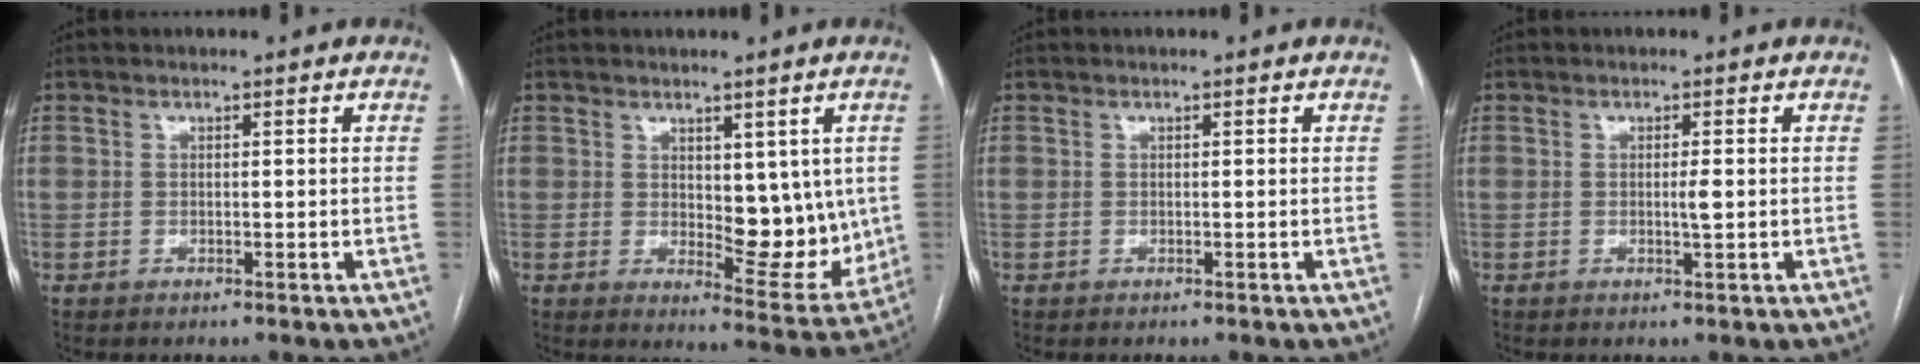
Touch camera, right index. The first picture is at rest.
{"total": 9.7, "force": [1.1, 4.8, 8.4], "torque": [-0.093, -0.012, 0.029]}
{"total": 0.0}
{"total": 1.4, "force": [-0.1, 0.0, 1.4], "torque": [-0.025, -0.001, -0.001]}